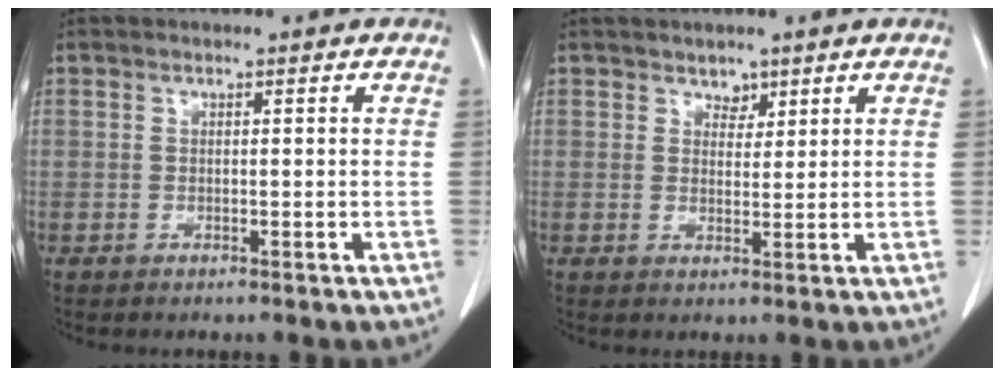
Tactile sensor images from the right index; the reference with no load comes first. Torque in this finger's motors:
{"motor_torque": [-0.09, 0.22, -0.04, 0.00]}